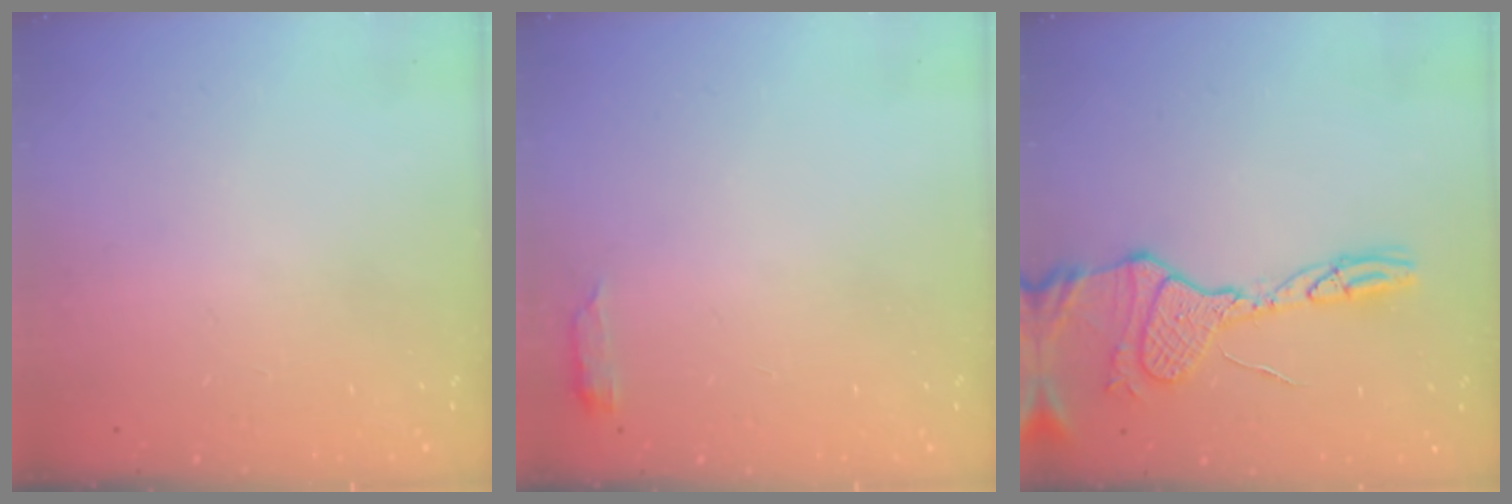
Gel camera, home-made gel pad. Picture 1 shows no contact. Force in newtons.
{"total": 2.6, "press": 2.6, "slide": 0.5}
{"total": 16.0, "press": 15.9, "slide": 1.6}